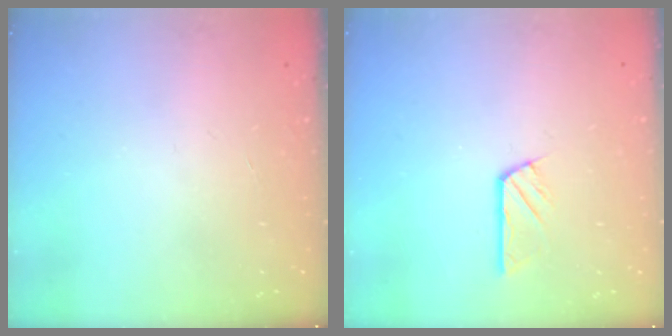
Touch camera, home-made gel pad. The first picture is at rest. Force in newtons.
{"total": 3.5, "press": 3.5, "slide": 0.2}